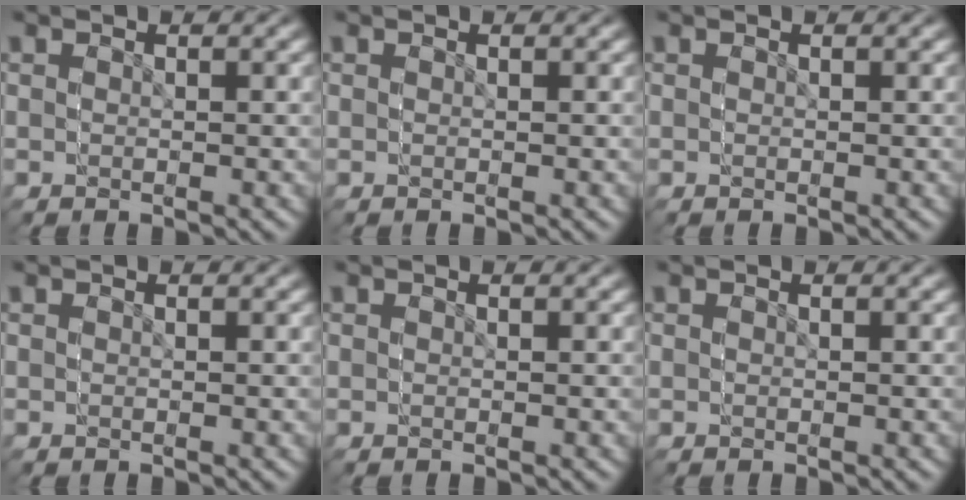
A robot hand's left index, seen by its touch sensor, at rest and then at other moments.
{"total": 0.0}
{"total": 0.0}
{"total": 0.0}
{"total": 0.0}
{"total": 0.0}